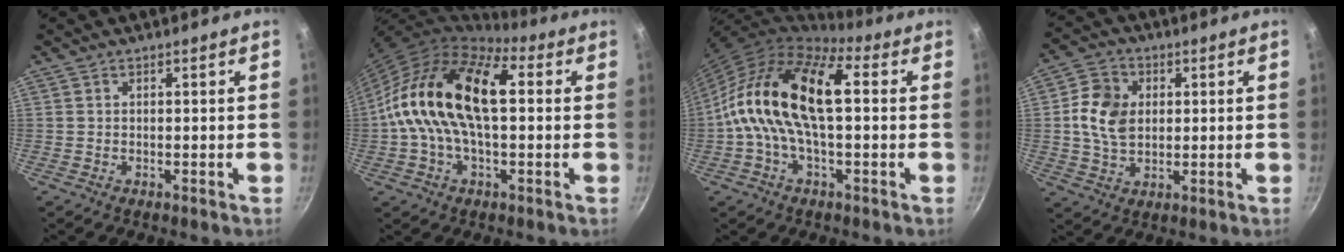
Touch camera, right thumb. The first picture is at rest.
{"total": 19.6, "force": [2.2, 10.8, 16.2], "torque": [-0.275, 0.028, 0.020]}
{"total": 18.1, "force": [1.7, 9.0, 15.6], "torque": [-0.274, 0.028, 0.009]}
{"total": 9.6, "force": [1.2, 7.1, 6.3], "torque": [-0.098, 0.004, 0.016]}